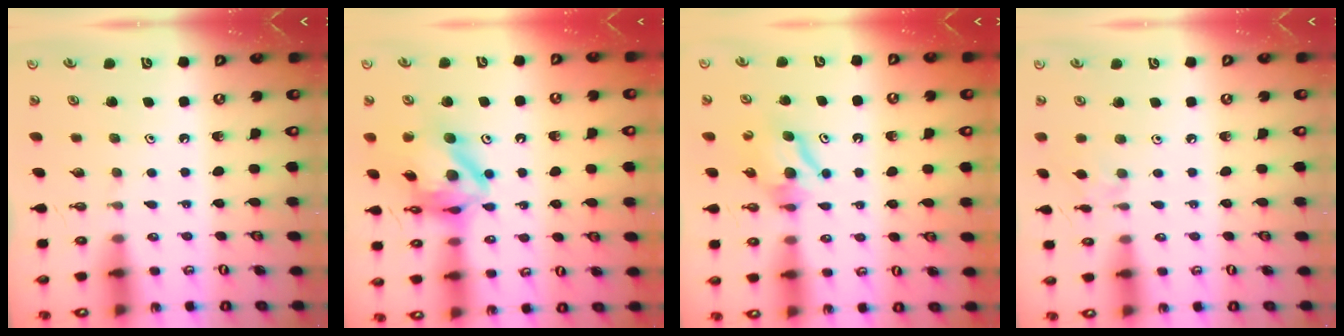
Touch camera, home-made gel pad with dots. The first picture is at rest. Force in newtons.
{"total": 14.7, "press": 14.6, "slide": 1.8}
{"total": 8.4, "press": 8.3, "slide": 0.5}
{"total": 1.8, "press": 1.7, "slide": 0.5}